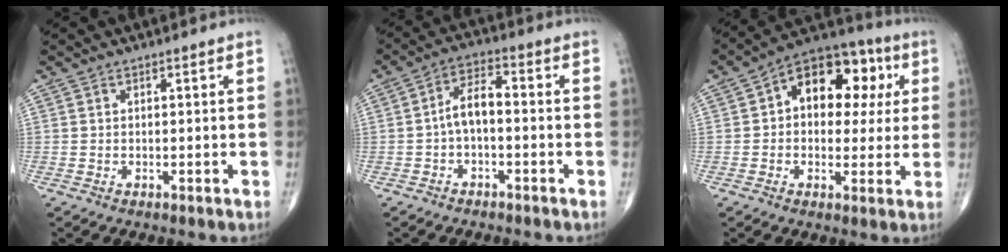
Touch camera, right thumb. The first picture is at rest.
{"total": 5.5, "force": [-1.0, 2.6, 4.8], "torque": [-0.083, 0.030, -0.028]}
{"total": 15.6, "force": [3.5, 10.2, 11.3], "torque": [-0.107, 0.028, 0.041]}